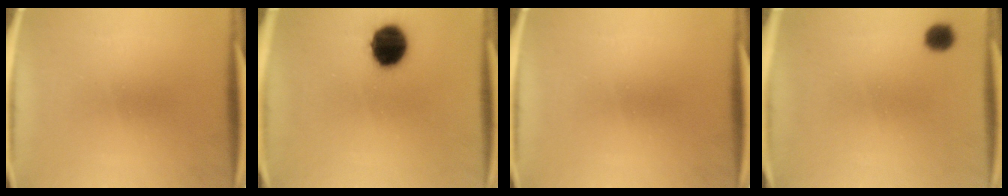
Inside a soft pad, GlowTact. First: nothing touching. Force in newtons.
{"total": 12.3}
{"total": 0.0}
{"total": 3.3}